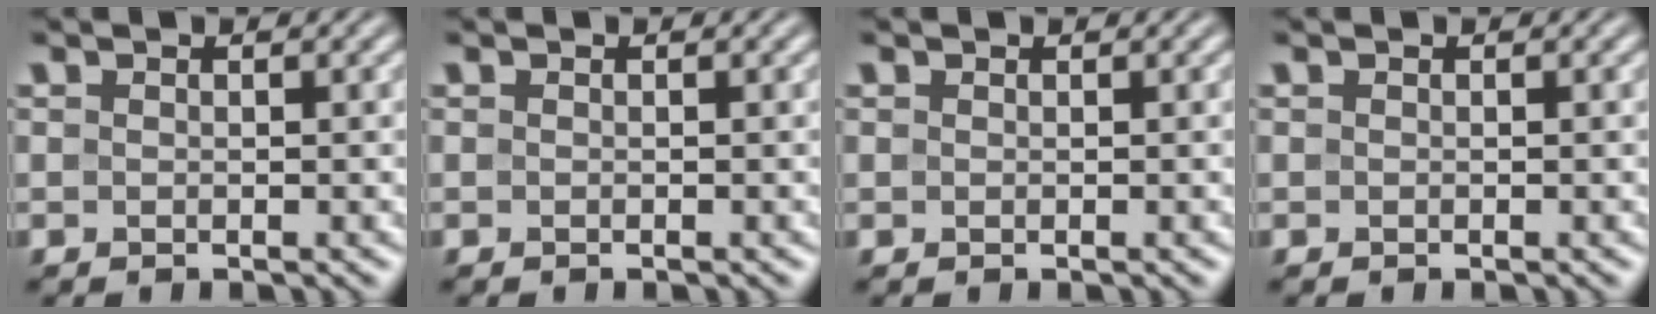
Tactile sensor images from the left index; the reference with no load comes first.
{"total": 0.0}
{"total": 0.6, "force": [0.3, 0.5, 0.0], "torque": [0.003, 0.001, 0.005]}
{"total": 0.0}